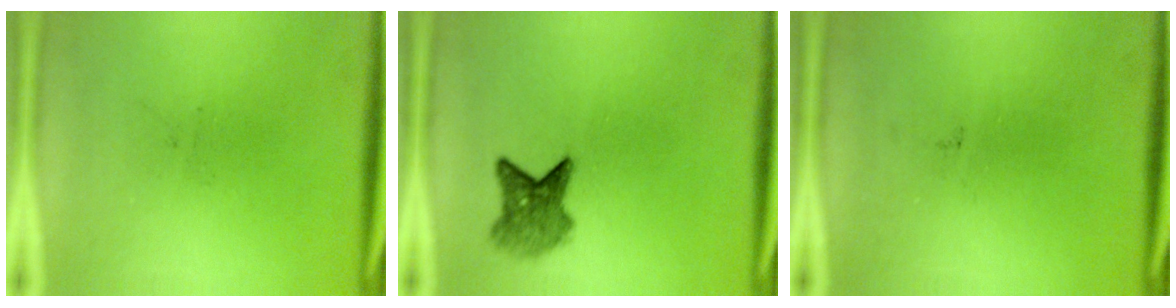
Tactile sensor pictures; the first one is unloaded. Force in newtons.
{"total": 4.5}
{"total": 0.0}